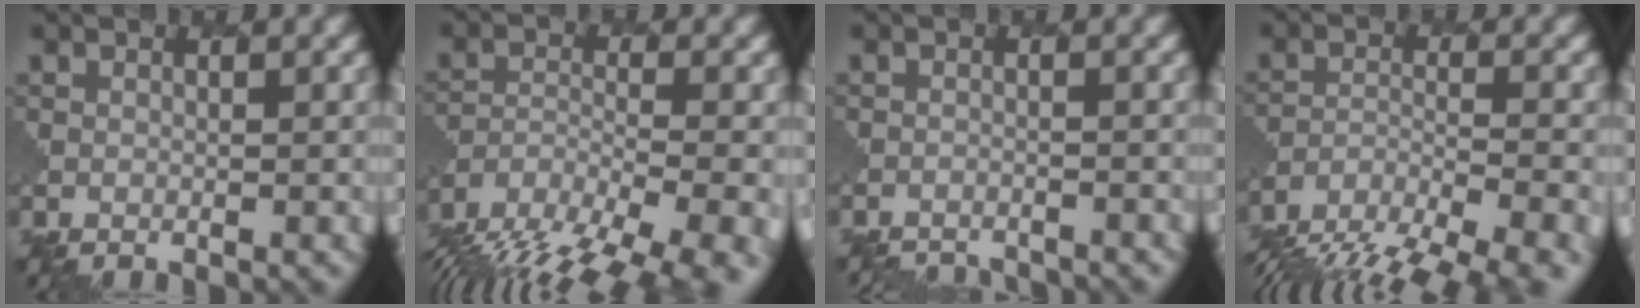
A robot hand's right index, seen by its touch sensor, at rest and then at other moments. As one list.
[{"total": 15.8, "force": [-12.7, 5.8, 7.3], "torque": [-0.140, -0.029, -0.167]}, {"total": 5.8, "force": [-5.8, 0.7, 0.3], "torque": [-0.009, -0.004, -0.081]}, {"total": 11.6, "force": [-9.6, 3.7, 5.3], "torque": [-0.111, -0.019, -0.134]}]